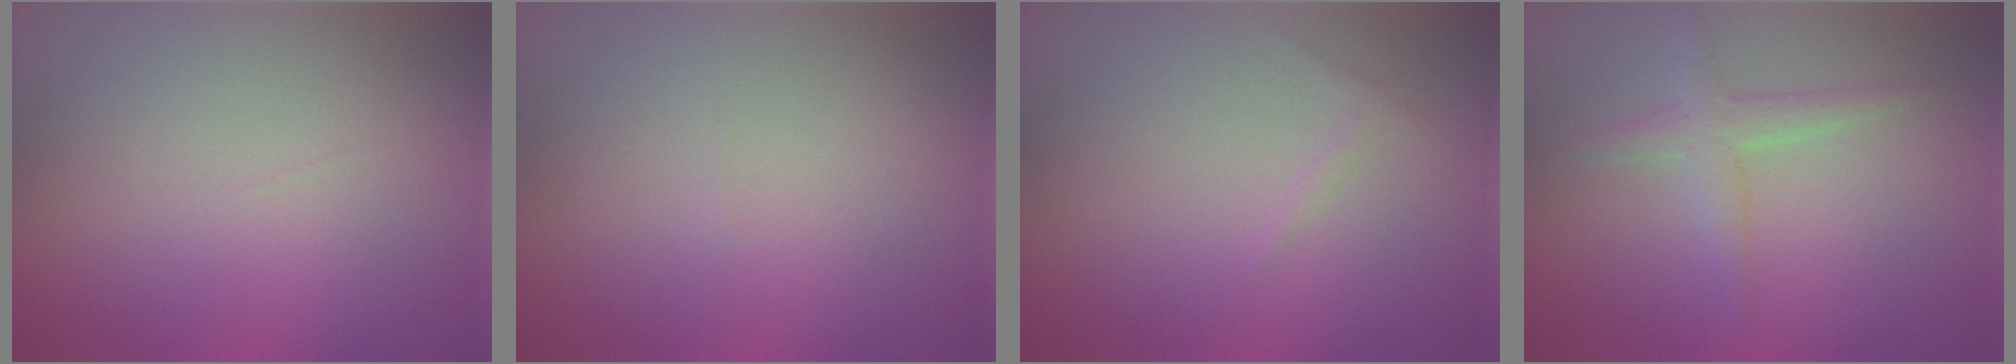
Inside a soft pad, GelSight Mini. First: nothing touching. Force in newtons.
{"total": 0.0}
{"total": 0.5, "press": 0.5, "slide": 0.1}
{"total": 2.3, "press": 2.3, "slide": 0.1}